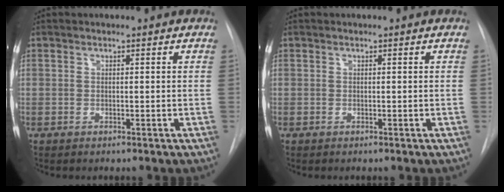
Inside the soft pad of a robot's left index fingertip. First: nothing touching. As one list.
[{"total": 0.0}]